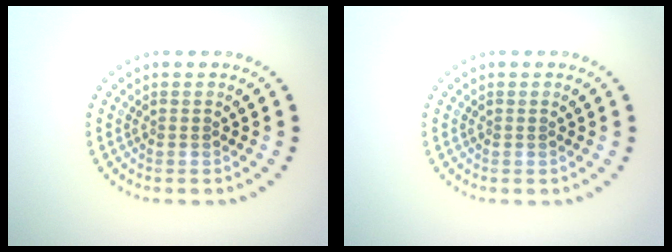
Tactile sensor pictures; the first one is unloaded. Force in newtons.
{"total": 0.0}